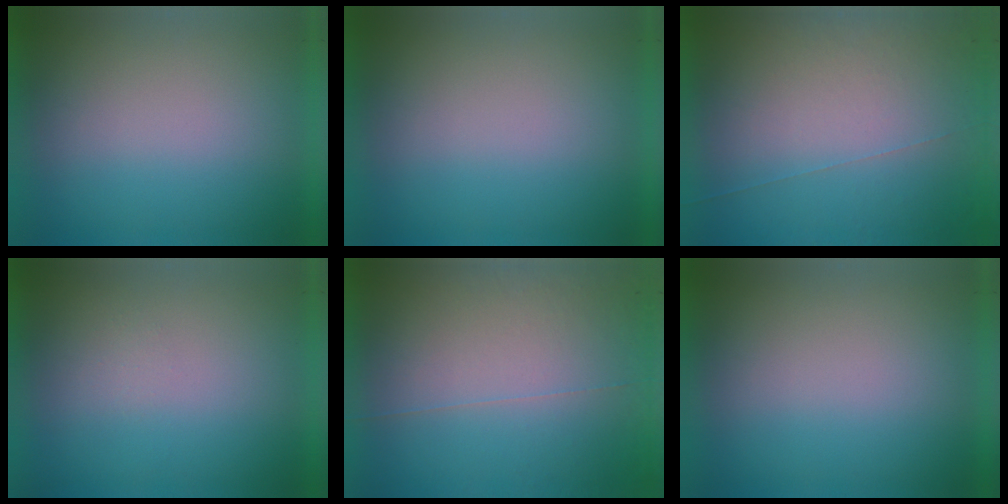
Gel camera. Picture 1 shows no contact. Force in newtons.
{"total": 0.0}
{"total": 6.7}
{"total": 1.2}
{"total": 6.8}
{"total": 0.0}